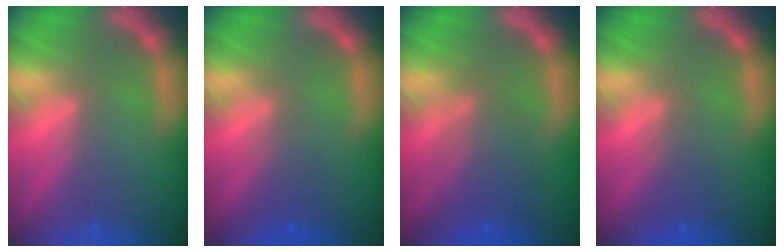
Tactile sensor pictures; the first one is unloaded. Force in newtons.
{"total": 2.0}
{"total": 5.0}
{"total": 2.0}